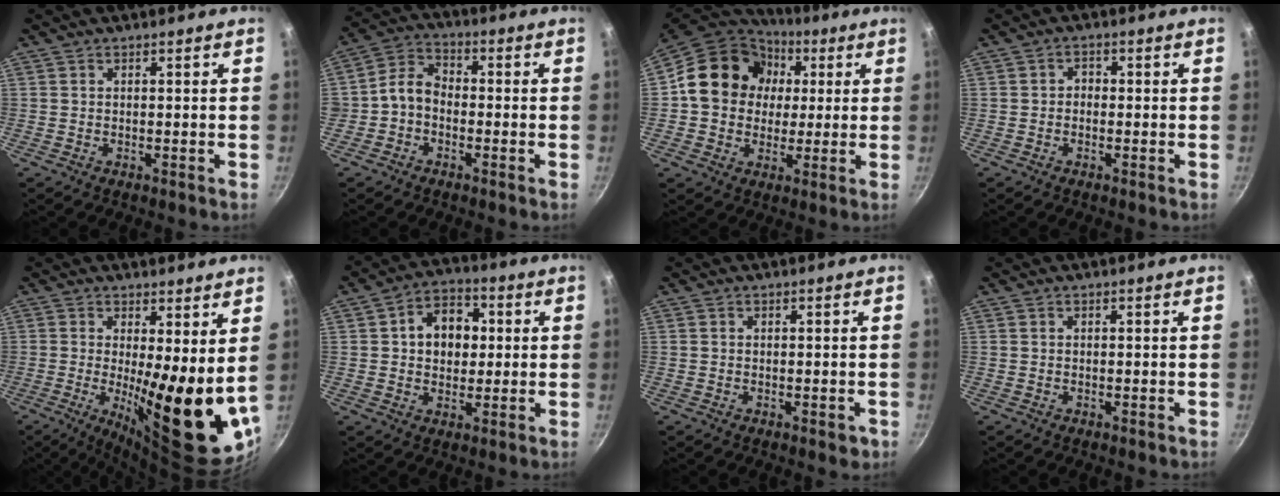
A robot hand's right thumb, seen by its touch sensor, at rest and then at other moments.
{"total": 6.0, "force": [-1.6, 4.7, 3.3], "torque": [-0.044, 0.029, -0.046]}
{"total": 17.0, "force": [2.7, 14.8, 8.0], "torque": [-0.111, 0.026, 0.032]}
{"total": 1.8, "force": [-0.4, 1.5, 0.9], "torque": [-0.010, 0.009, -0.010]}
{"total": 17.3, "force": [0.8, 4.7, 16.6], "torque": [-0.213, -0.037, 0.019]}
{"total": 10.3, "force": [1.6, 7.8, 6.6], "torque": [-0.064, 0.010, 0.015]}
{"total": 1.5, "force": [-0.6, 0.9, 1.1], "torque": [-0.009, 0.000, -0.007]}
{"total": 0.0}